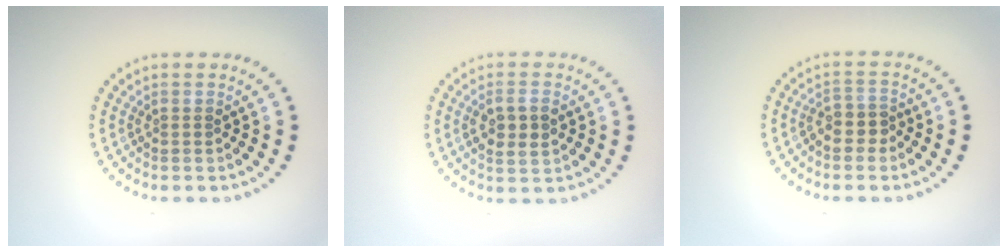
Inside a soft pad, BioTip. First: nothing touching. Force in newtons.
{"total": 3.0, "press": 2.9, "slide": 0.6}
{"total": 2.5, "press": 2.2, "slide": 1.1}